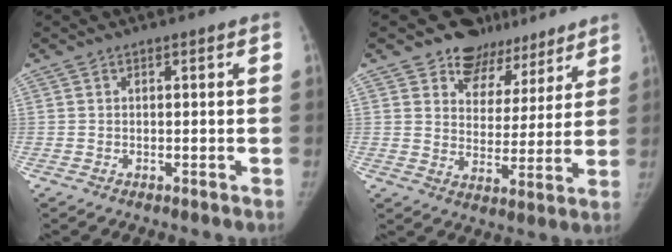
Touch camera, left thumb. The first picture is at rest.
{"total": 11.8, "force": [9.1, 7.3, 1.5], "torque": [0.025, -0.058, 0.126]}